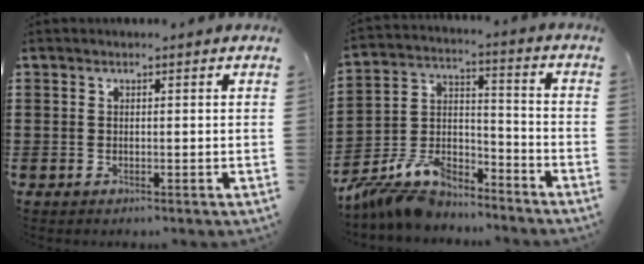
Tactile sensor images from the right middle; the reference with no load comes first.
{"total": 9.2, "force": [-8.3, 2.9, 2.7], "torque": [-0.073, 0.015, -0.169]}